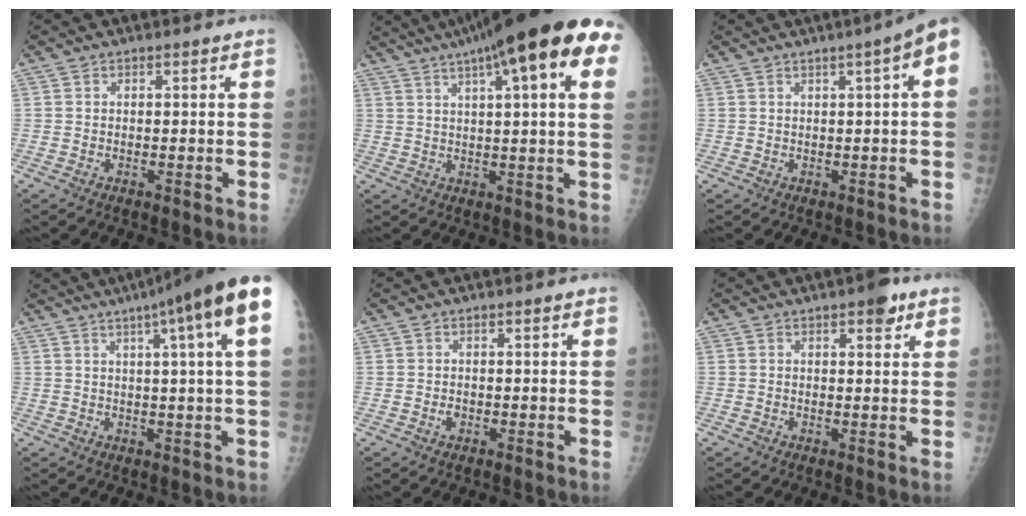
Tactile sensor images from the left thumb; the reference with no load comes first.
{"total": 23.3, "force": [11.3, 4.7, 19.8], "torque": [-0.287, 0.021, 0.148]}
{"total": 5.4, "force": [1.6, 0.3, 5.2], "torque": [-0.066, 0.015, 0.018]}
{"total": 15.7, "force": [8.1, 0.5, 13.4], "torque": [-0.186, 0.006, 0.094]}
{"total": 1.0, "force": [-0.1, 0.8, 0.6], "torque": [-0.007, 0.001, -0.001]}
{"total": 4.0, "force": [2.4, 1.6, 2.8], "torque": [-0.025, -0.008, 0.028]}